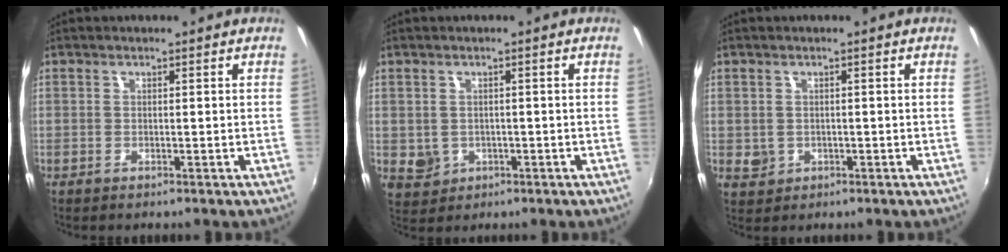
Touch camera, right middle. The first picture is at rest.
{"total": 3.7, "force": [-0.4, 3.4, 1.3], "torque": [-0.027, -0.001, 0.004]}
{"total": 2.5, "force": [-0.1, 2.3, 0.8], "torque": [-0.013, 0.000, 0.002]}